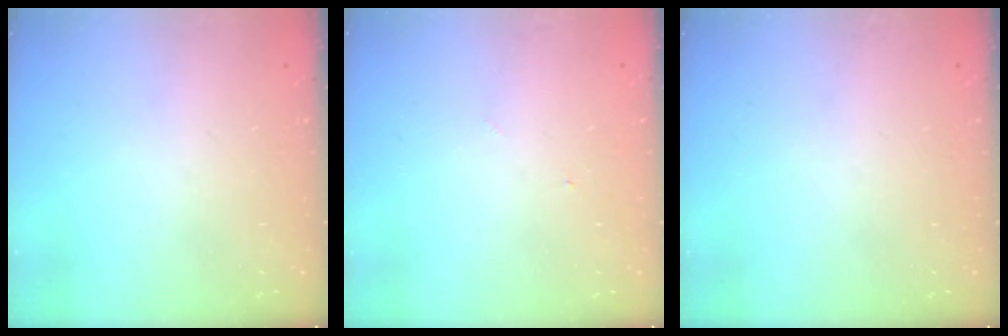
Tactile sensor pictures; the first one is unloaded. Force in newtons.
{"total": 2.8, "press": 2.8, "slide": 0.3}
{"total": 0.0}